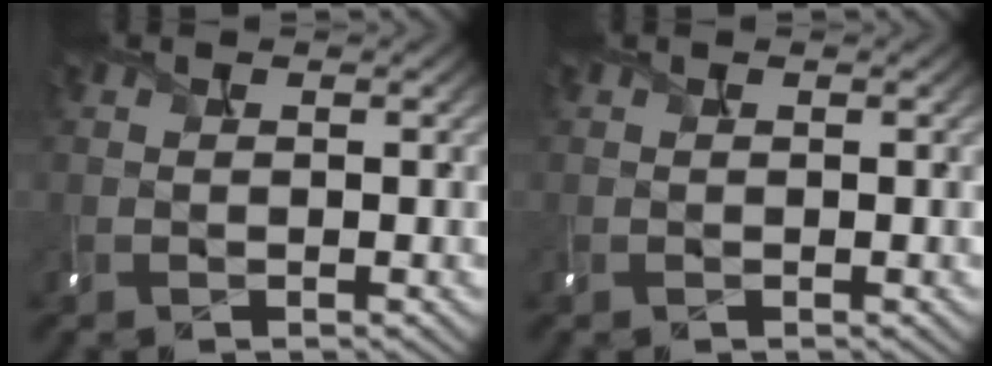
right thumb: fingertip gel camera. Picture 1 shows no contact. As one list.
[{"total": 0.0}]